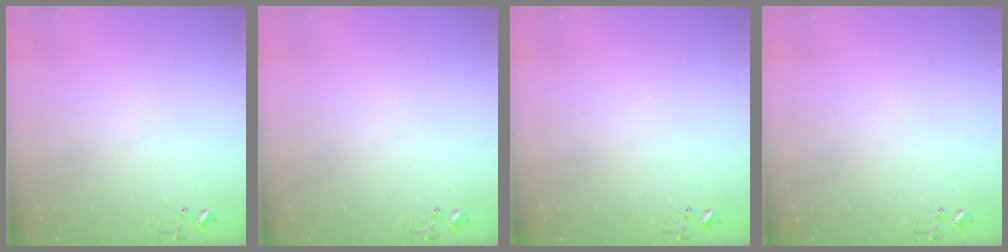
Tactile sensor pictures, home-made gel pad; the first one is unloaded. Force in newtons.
{"total": 0.0}
{"total": 0.0}
{"total": 0.0}